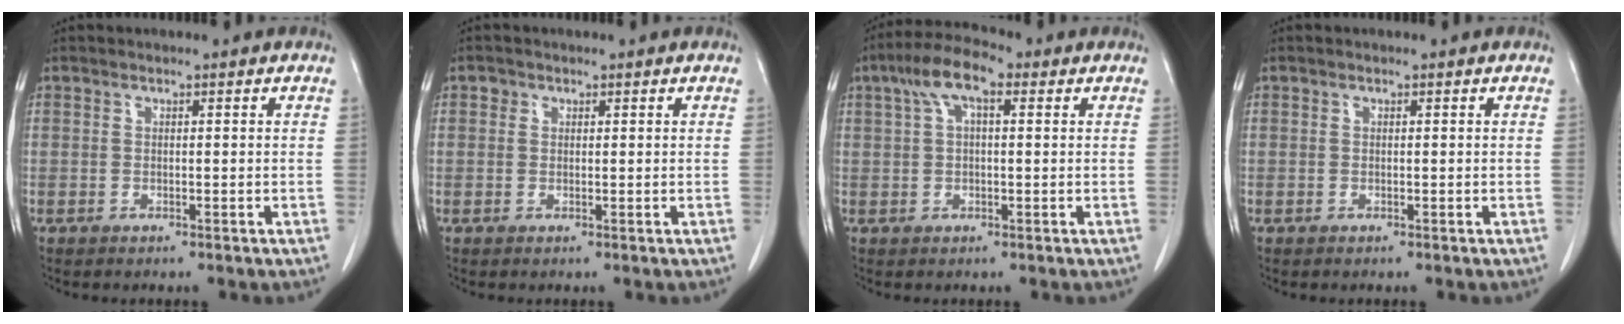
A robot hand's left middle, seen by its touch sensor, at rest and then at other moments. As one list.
[{"total": 0.8, "force": [0.4, 0.7, 0.1], "torque": [0.004, 0.001, 0.003]}, {"total": 6.8, "force": [2.9, 2.3, 5.7], "torque": [-0.112, 0.033, 0.049]}, {"total": 0.0}]